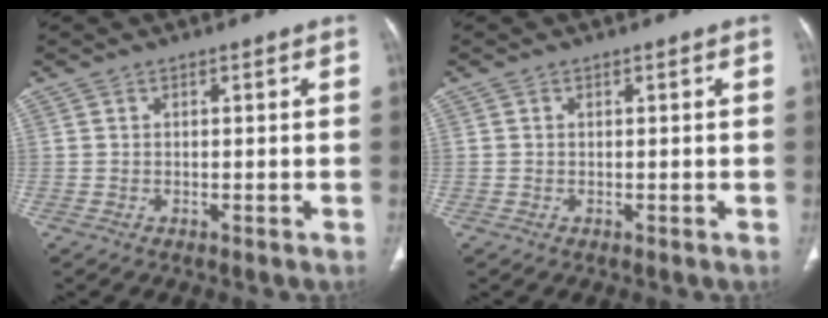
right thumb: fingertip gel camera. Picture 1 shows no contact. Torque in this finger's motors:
{"motor_torque": [0.04, -0.16, -0.13, 0.64, -0.02]}